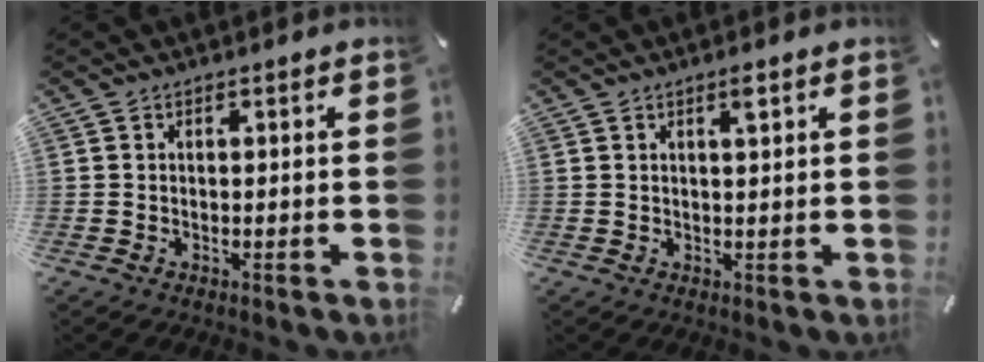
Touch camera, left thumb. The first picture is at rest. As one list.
[{"total": 2.2, "force": [1.2, 0.2, 1.8], "torque": [-0.039, 0.000, 0.020]}]